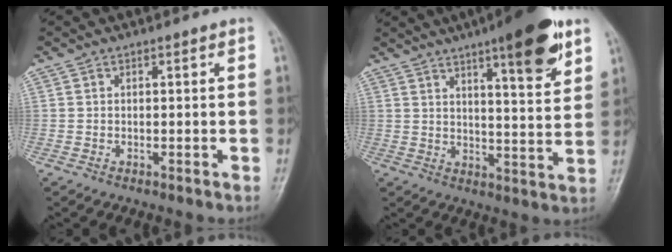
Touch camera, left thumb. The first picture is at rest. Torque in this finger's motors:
{"motor_torque": [1.93, 1.38, 1.56, -1.00, 0.08]}